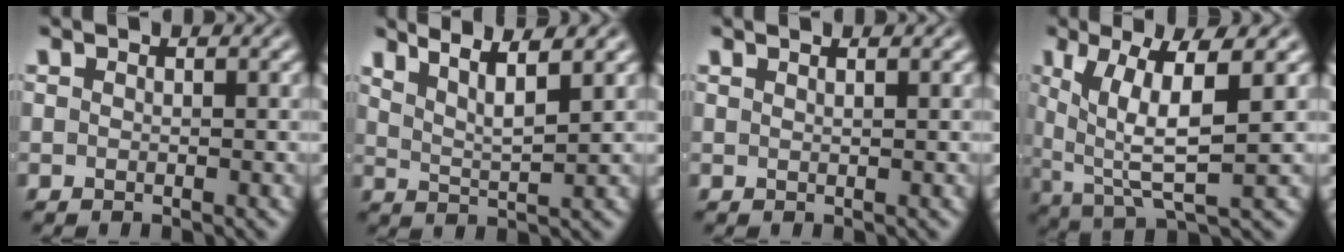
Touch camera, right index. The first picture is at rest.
{"total": 5.5, "force": [3.6, 2.0, 3.7], "torque": [-0.056, 0.004, 0.054]}
{"total": 1.3, "force": [0.6, -1.0, 0.2], "torque": [0.004, 0.000, 0.016]}
{"total": 8.1, "force": [1.3, 4.0, 6.9], "torque": [-0.127, -0.020, 0.037]}